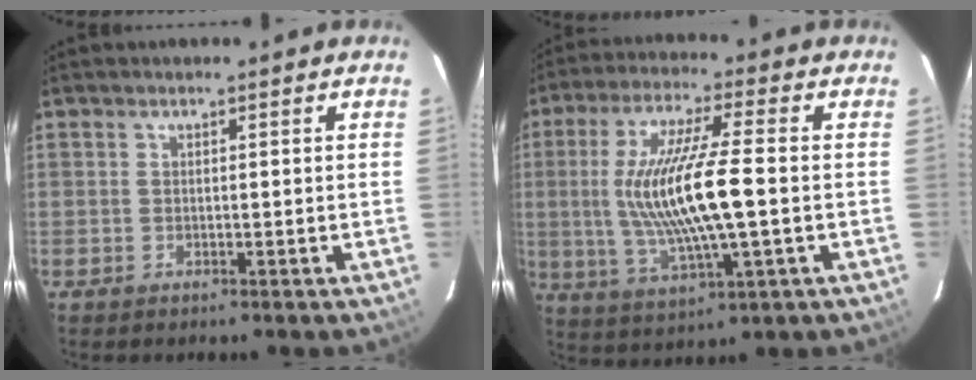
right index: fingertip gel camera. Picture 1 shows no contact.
{"total": 16.0, "force": [-0.5, 2.7, 15.8], "torque": [-0.301, -0.009, -0.002]}